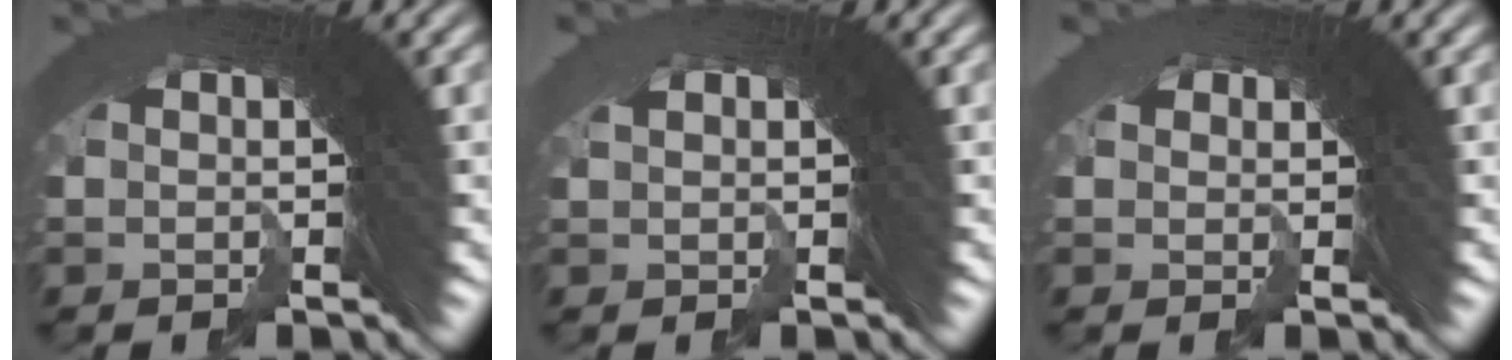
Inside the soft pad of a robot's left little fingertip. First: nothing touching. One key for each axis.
{"total": 0.7, "fx": 0.4, "fy": -0.5, "fz": -0.2, "tx": 0.016, "ty": 0.007, "tz": 0.006}
{"total": 0.8, "fx": -0.3, "fy": 0.7, "fz": -0.2, "tx": 0.006, "ty": -0.014, "tz": 0.002}